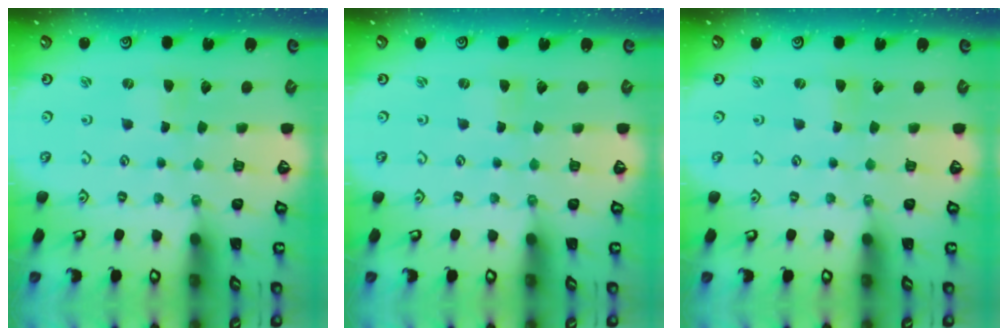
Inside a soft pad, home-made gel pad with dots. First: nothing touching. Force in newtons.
{"total": 0.0}
{"total": 0.0}